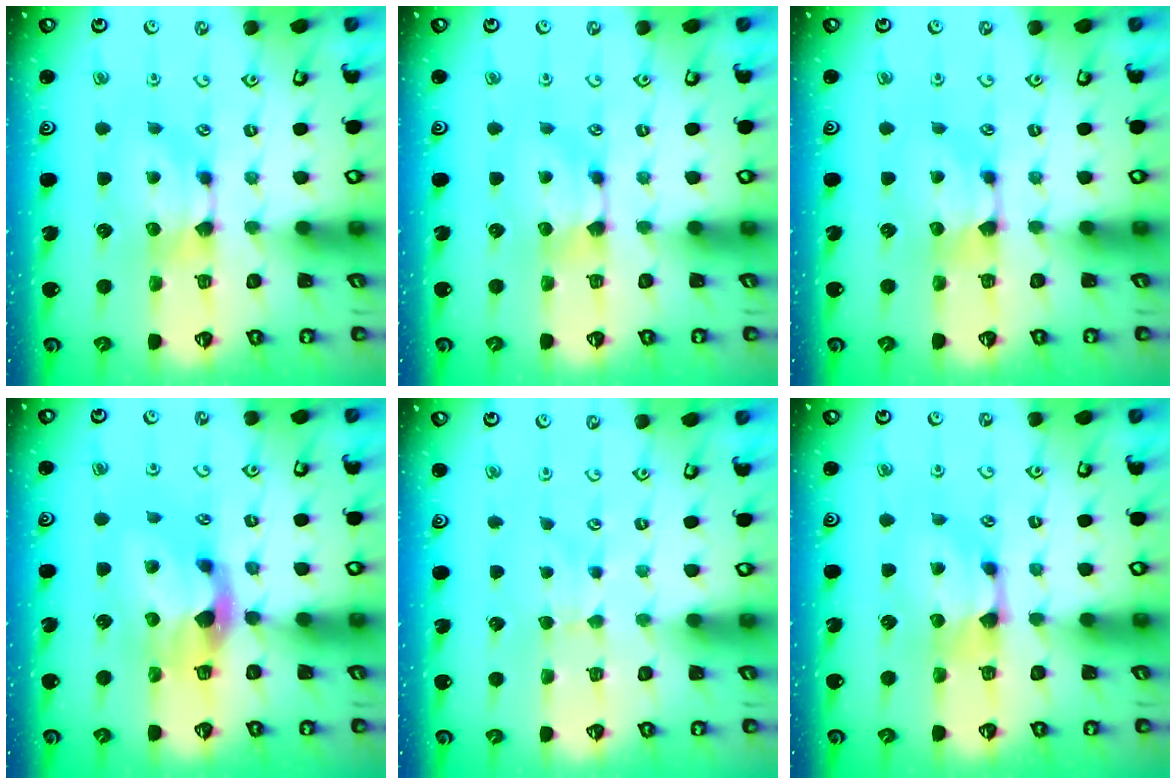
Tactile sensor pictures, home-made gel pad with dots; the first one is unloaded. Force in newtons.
{"total": 0.0}
{"total": 0.0}
{"total": 2.7, "press": 2.4, "slide": 1.3}
{"total": 2.3, "press": 2.2, "slide": 0.5}
{"total": 0.8, "press": 0.2, "slide": 0.7}